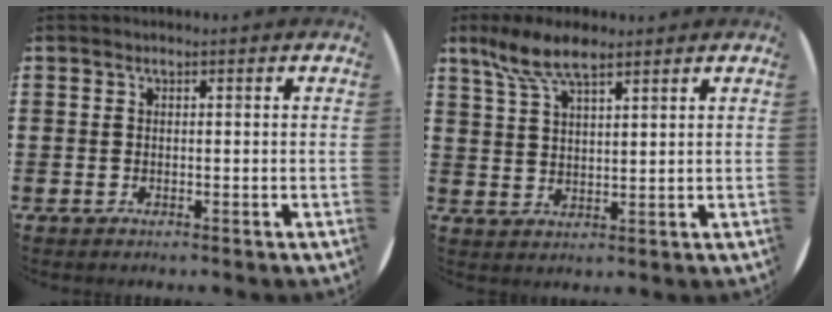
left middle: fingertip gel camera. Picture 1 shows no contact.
{"total": 6.9, "force": [5.1, 2.0, 4.2], "torque": [-0.095, -0.002, 0.093]}